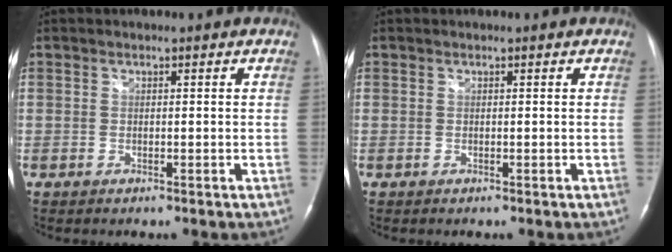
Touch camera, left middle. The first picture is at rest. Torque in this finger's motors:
{"motor_torque": [0.00, 0.00, 0.00, 0.00]}